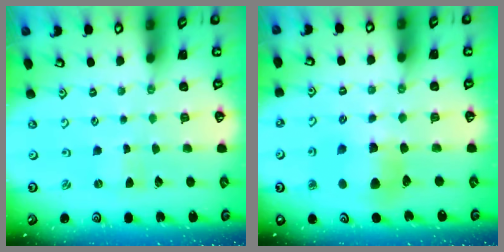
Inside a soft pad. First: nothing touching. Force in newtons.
{"total": 8.4, "press": 8.3, "slide": 1.1}